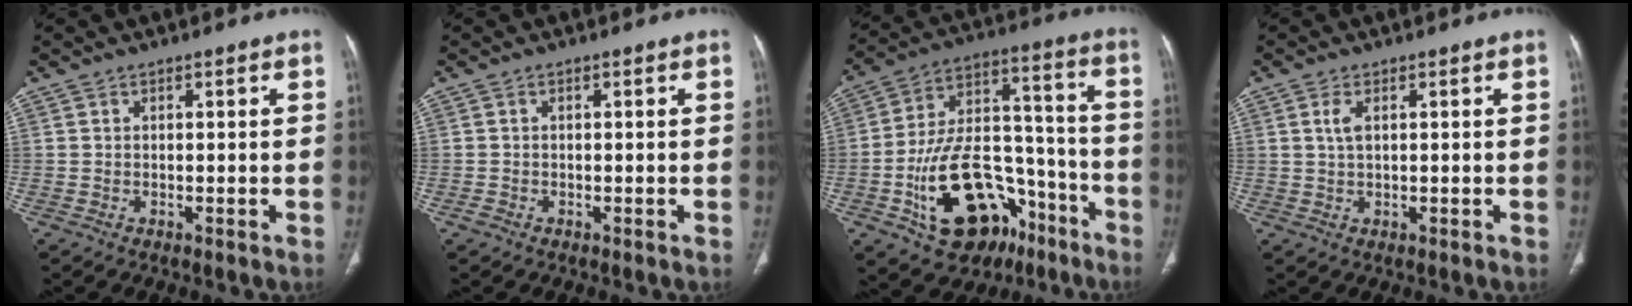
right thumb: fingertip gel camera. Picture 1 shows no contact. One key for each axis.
{"total": 0.8, "fx": -0.5, "fy": 0.6, "fz": 0.2, "tx": -0.004, "ty": 0.001, "tz": -0.010}
{"total": 24.4, "fx": -11.0, "fy": 14.4, "fz": 16.2, "tx": -0.271, "ty": 0.080, "tz": -0.162}
{"total": 2.5, "fx": 0.8, "fy": 1.1, "fz": 2.1, "tx": -0.050, "ty": 0.003, "tz": 0.021}